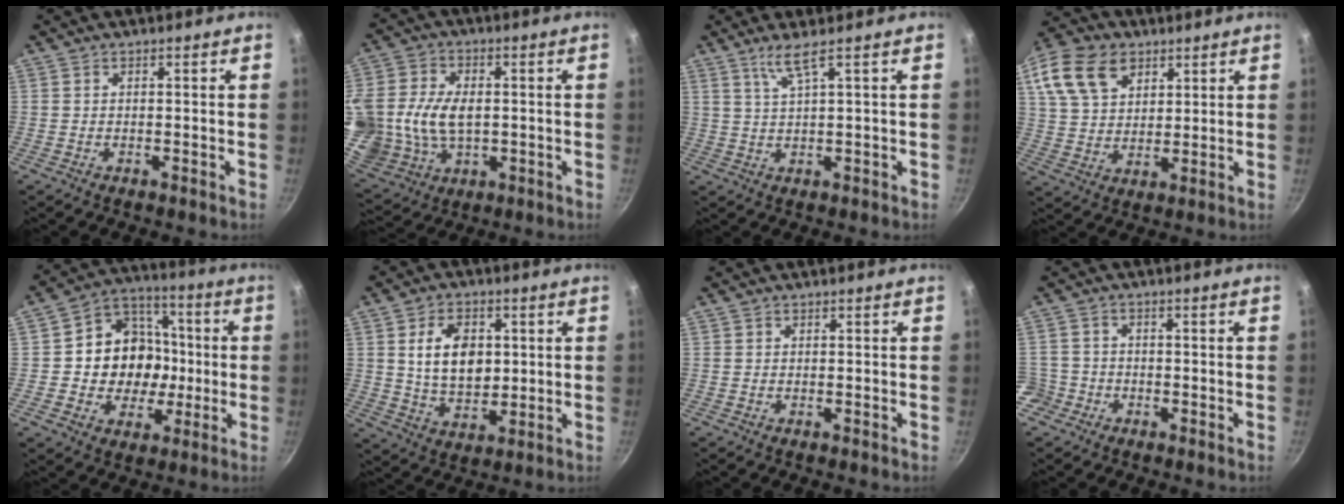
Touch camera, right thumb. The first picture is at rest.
{"total": 20.8, "force": [0.7, 15.2, 14.1], "torque": [-0.321, 0.008, 0.024]}
{"total": 3.9, "force": [2.2, -0.3, 3.2], "torque": [-0.067, -0.011, 0.049]}
{"total": 14.1, "force": [6.8, 9.5, 7.8], "torque": [-0.131, -0.003, 0.126]}
{"total": 15.2, "force": [-0.4, 13.5, 7.1], "torque": [-0.077, 0.029, -0.013]}
{"total": 11.1, "force": [2.2, 7.7, 7.7], "torque": [-0.108, -0.013, 0.043]}
{"total": 0.0}
{"total": 4.9, "force": [-2.2, 4.3, 0.7], "torque": [0.000, 0.036, -0.040]}